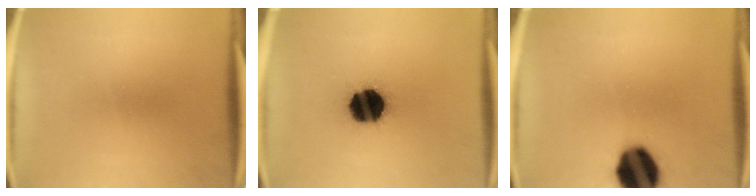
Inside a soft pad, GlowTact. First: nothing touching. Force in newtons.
{"total": 18.0}
{"total": 15.8}